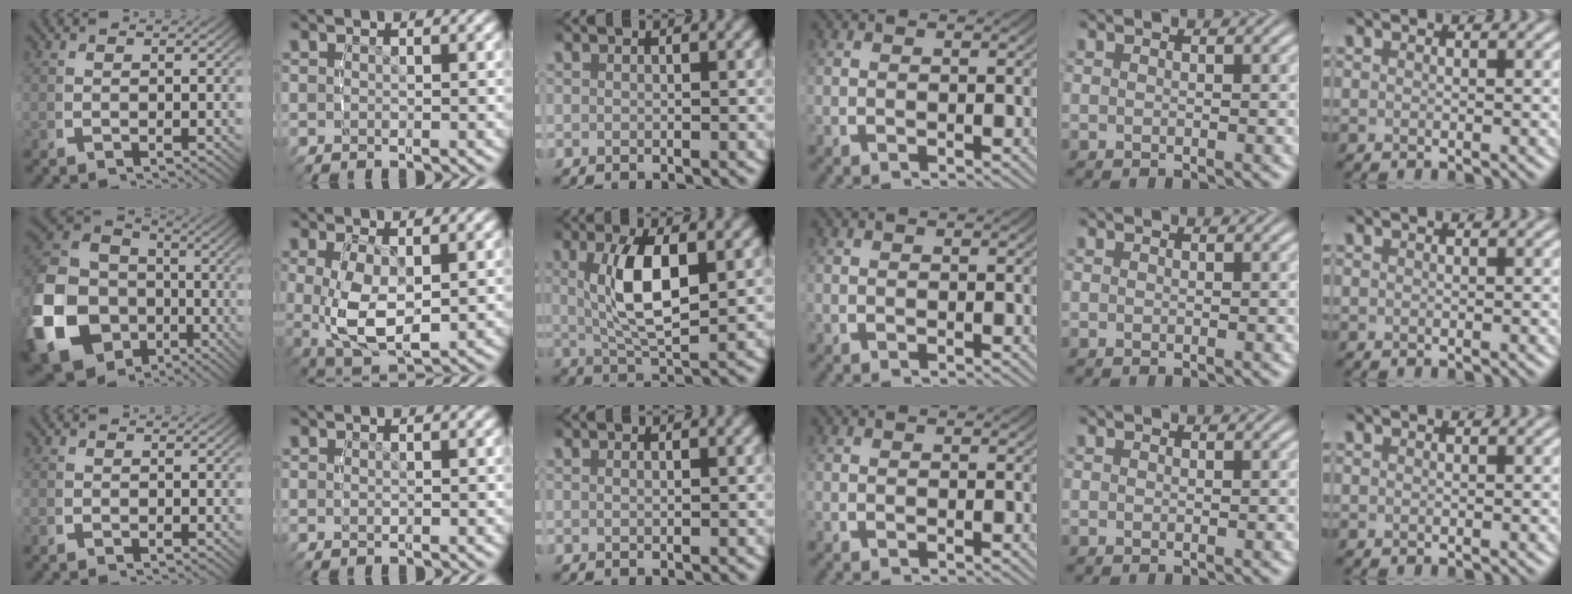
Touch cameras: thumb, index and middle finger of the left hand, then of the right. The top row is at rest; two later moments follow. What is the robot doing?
{"motion": "lift_and_place", "object": "bottle cap"}